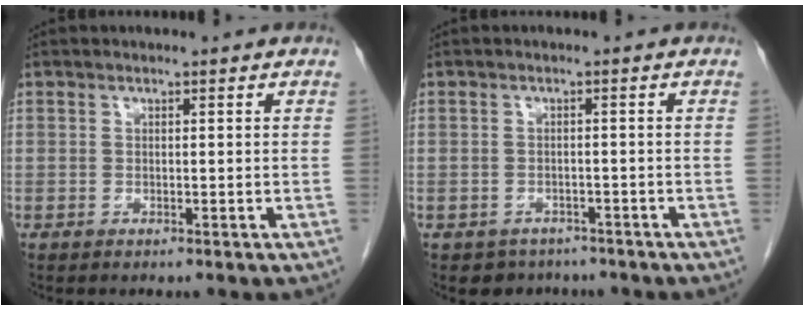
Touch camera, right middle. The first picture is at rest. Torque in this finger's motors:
{"motor_torque": [0.04, 0.00, -0.02, 0.01]}